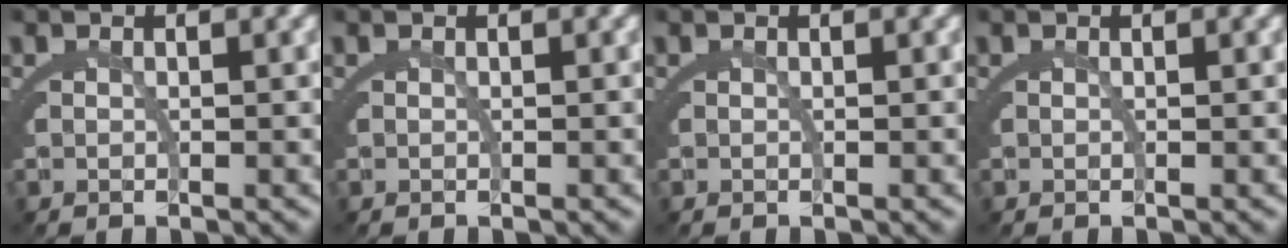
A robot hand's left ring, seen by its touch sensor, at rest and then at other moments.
{"total": 0.0}
{"total": 0.0}
{"total": 0.0}